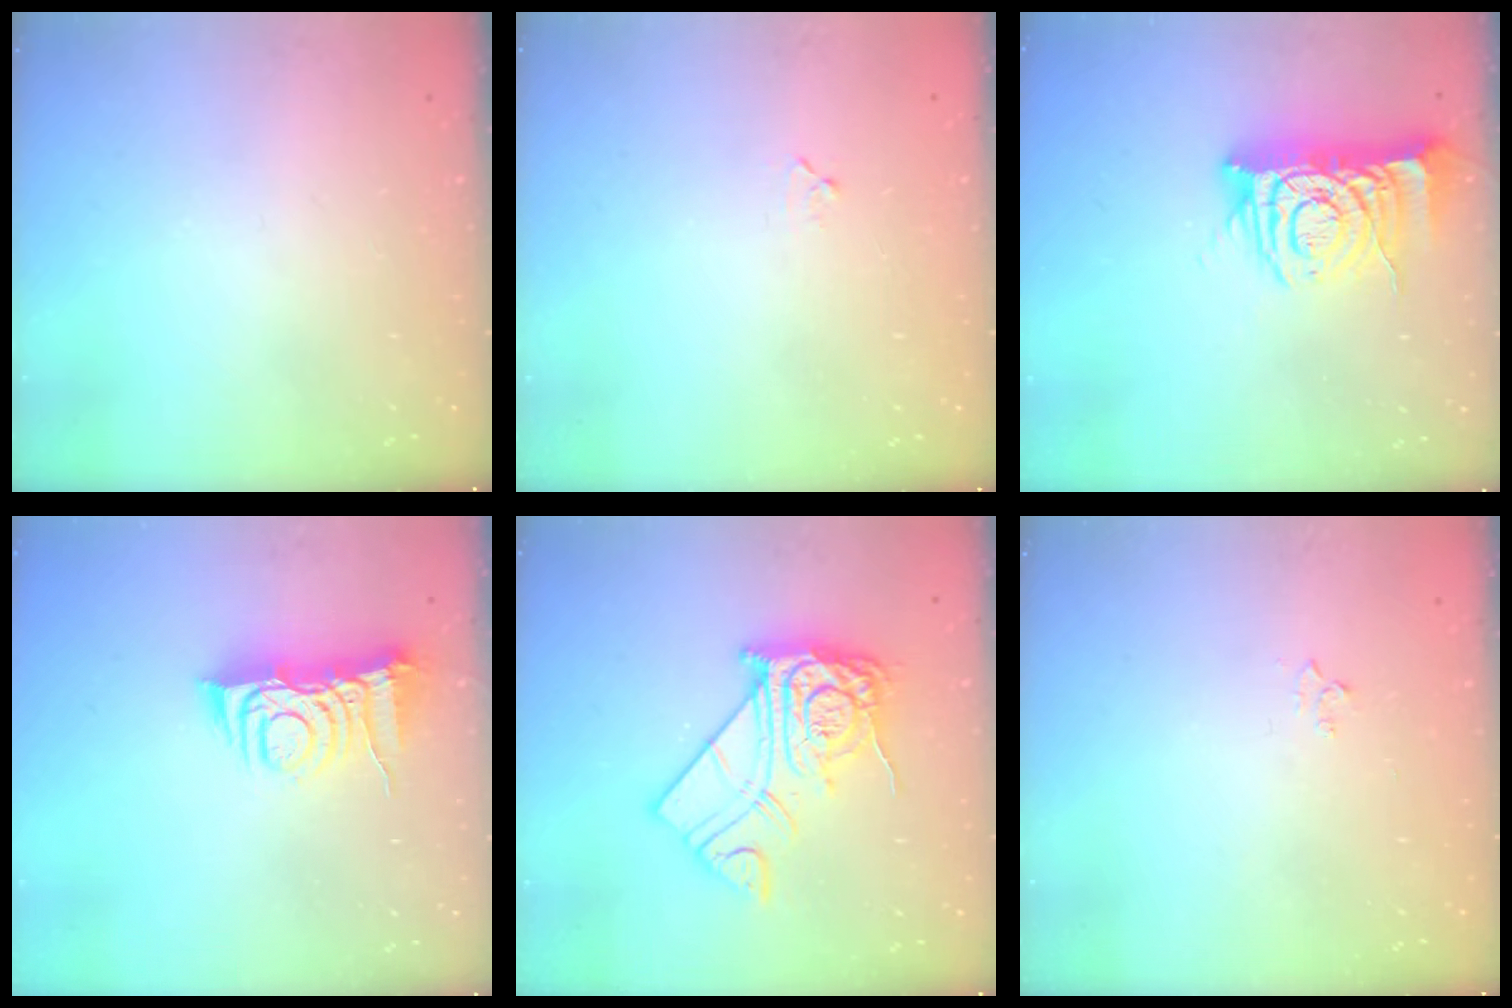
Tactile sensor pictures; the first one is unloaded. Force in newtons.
{"total": 3.4, "press": 3.4, "slide": 0.4}
{"total": 11.5, "press": 11.4, "slide": 1.4}
{"total": 8.9, "press": 8.9, "slide": 1.1}
{"total": 16.2, "press": 16.1, "slide": 1.3}
{"total": 2.9, "press": 2.8, "slide": 0.4}